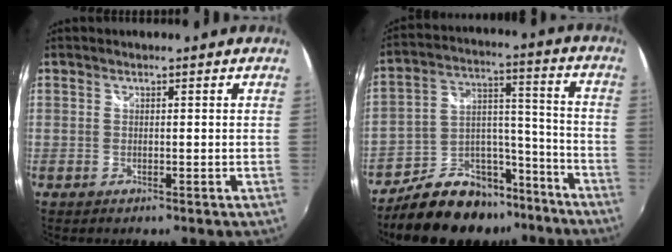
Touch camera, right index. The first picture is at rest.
{"total": 17.3, "force": [-13.0, 9.0, 6.9], "torque": [-0.131, 0.053, -0.190]}